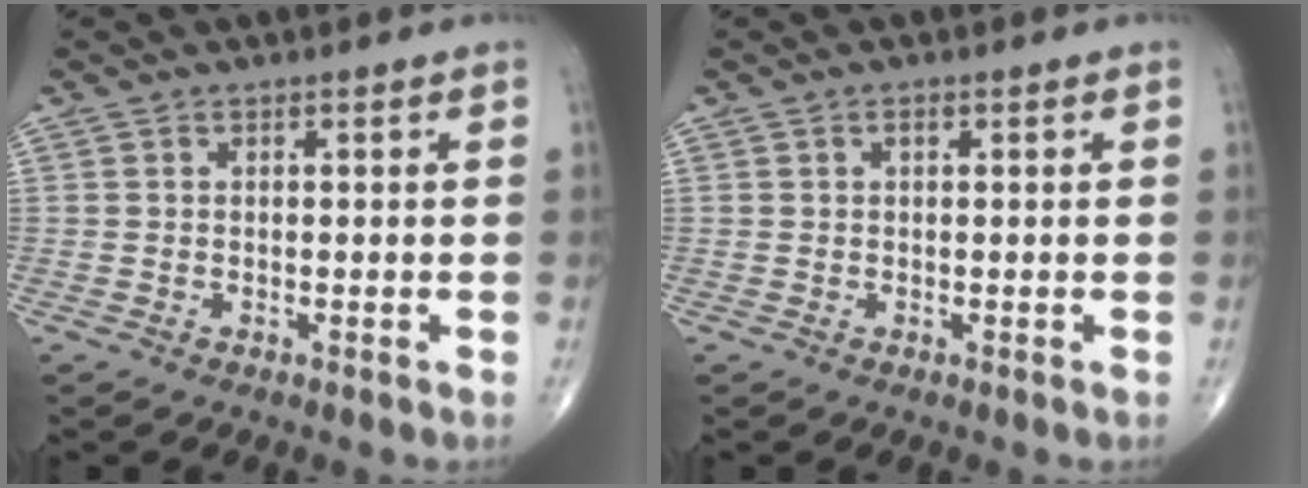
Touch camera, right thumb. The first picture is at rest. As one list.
[{"total": 0.8, "force": [0.3, 0.4, 0.5], "torque": [-0.008, 0.001, 0.003]}]